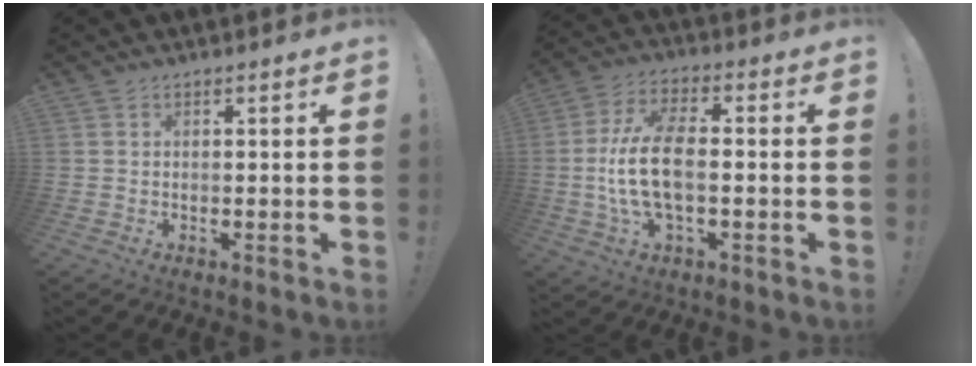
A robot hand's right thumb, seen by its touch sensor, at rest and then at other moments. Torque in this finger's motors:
{"motor_torque": [1.45, 2.41, 1.16, -0.88, 0.15]}